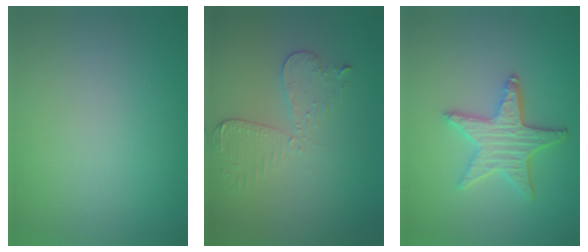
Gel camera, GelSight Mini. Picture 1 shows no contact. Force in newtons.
{"total": 3.0, "press": 2.7, "slide": 1.2}
{"total": 4.4, "press": 3.7, "slide": 2.4}